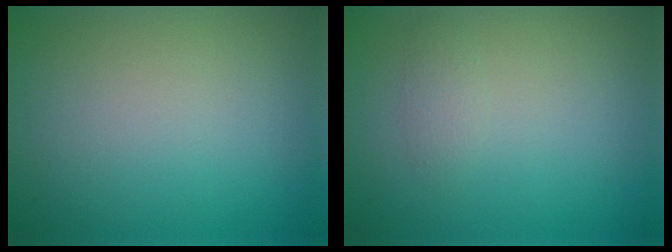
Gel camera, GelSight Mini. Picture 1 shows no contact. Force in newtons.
{"total": 1.0, "press": 1.0, "slide": 0.1}